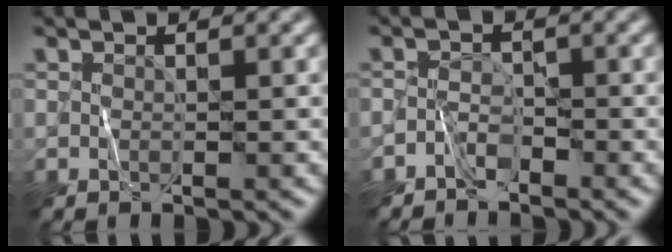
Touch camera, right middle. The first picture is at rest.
{"total": 1.7, "force": [-1.5, 0.8, 0.5], "torque": [-0.007, 0.012, -0.031]}